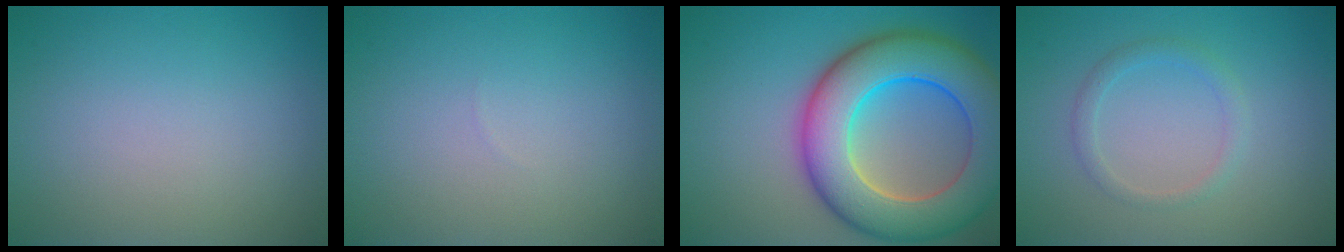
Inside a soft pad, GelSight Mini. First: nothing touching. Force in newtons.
{"total": 0.0}
{"total": 11.9, "press": 11.9, "slide": 0.5}
{"total": 1.6, "press": 1.6, "slide": 0.0}